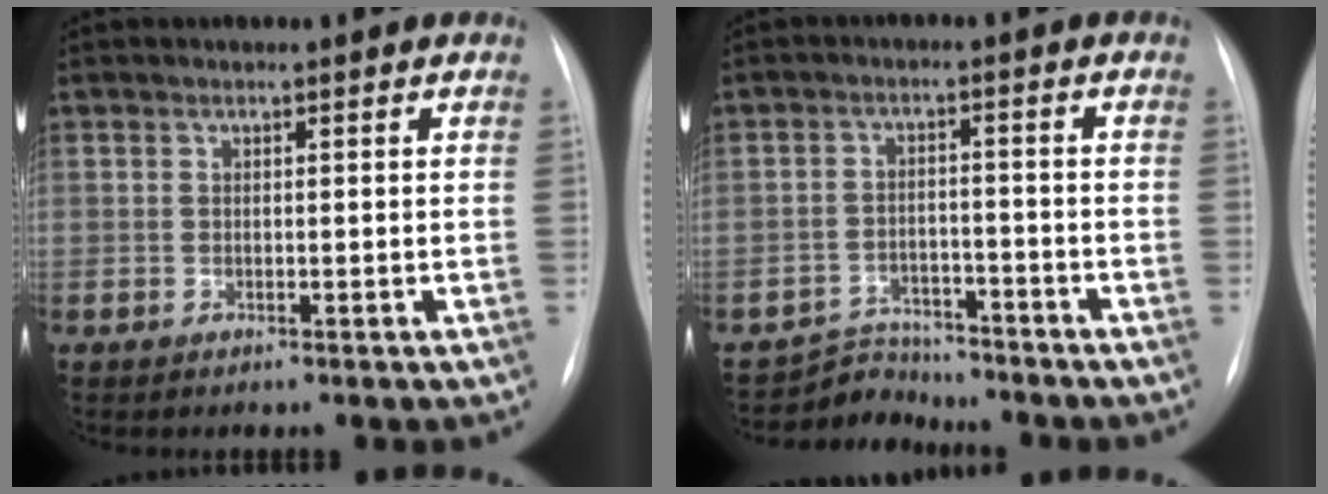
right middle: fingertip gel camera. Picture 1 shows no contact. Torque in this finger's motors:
{"motor_torque": [0.07, -0.06, -0.02, -0.03]}